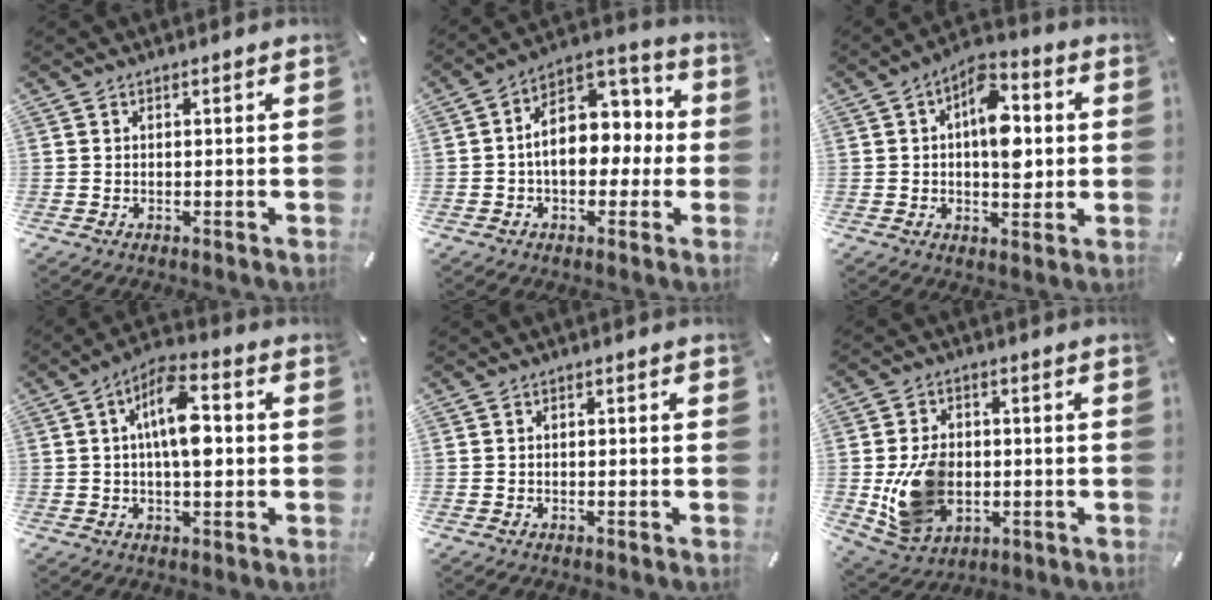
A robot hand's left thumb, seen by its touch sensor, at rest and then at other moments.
{"total": 13.6, "force": [0.0, 10.1, 9.2], "torque": [-0.124, -0.002, 0.002]}
{"total": 11.6, "force": [1.4, 7.0, 9.1], "torque": [-0.110, -0.006, 0.023]}
{"total": 11.6, "force": [0.8, 5.3, 10.3], "torque": [-0.165, 0.008, 0.013]}
{"total": 1.0, "force": [-0.7, 0.4, 0.7], "torque": [-0.013, 0.003, -0.014]}
{"total": 12.7, "force": [-1.8, 9.8, 7.9], "torque": [-0.164, 0.008, -0.026]}